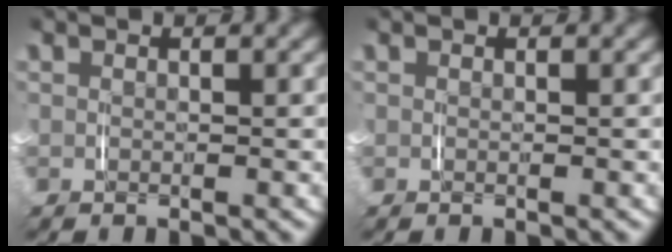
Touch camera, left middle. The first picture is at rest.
{"total": 0.0}